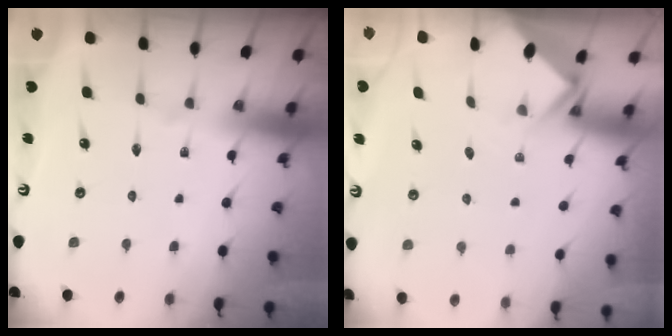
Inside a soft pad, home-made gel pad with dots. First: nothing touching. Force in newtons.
{"total": 2.6, "press": 2.6, "slide": 0.2}